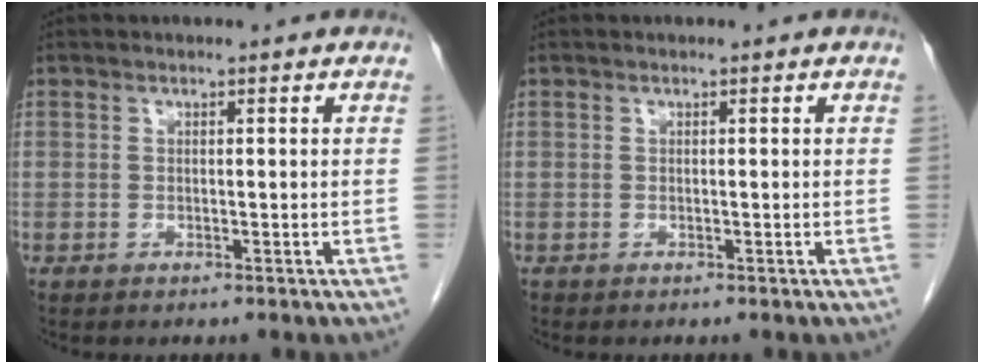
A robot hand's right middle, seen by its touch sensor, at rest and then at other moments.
{"total": 0.0}